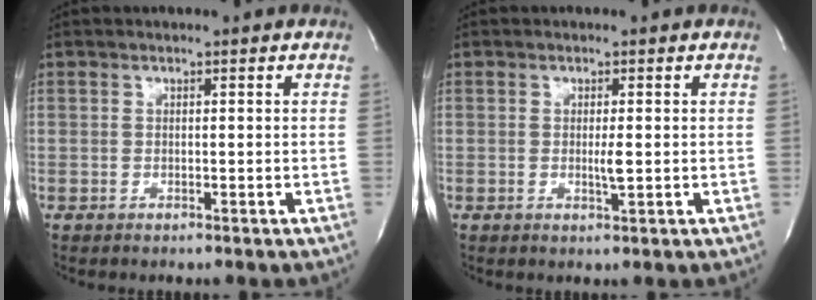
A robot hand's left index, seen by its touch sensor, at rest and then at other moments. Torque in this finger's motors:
{"motor_torque": [0.10, -0.08, 0.00, 0.03]}